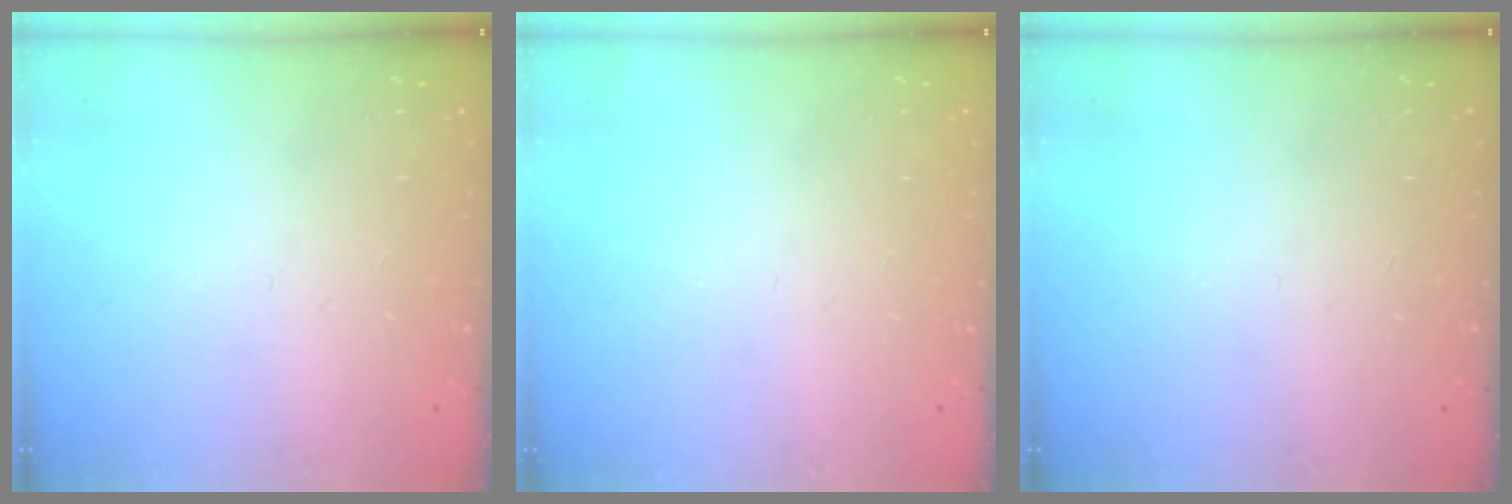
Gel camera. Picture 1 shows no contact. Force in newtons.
{"total": 0.0}
{"total": 0.0}